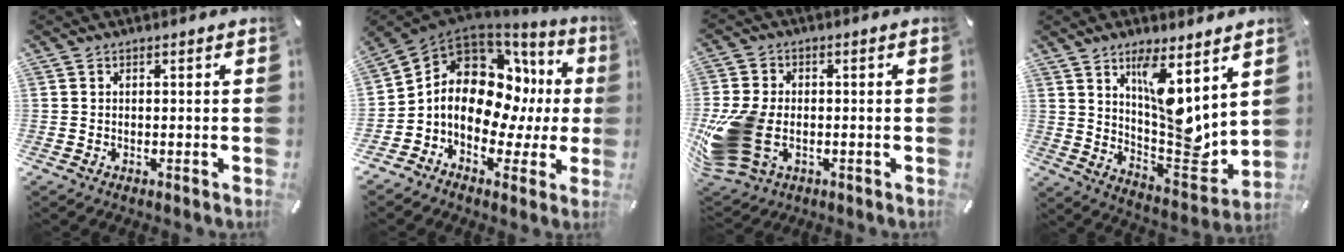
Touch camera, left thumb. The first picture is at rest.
{"total": 15.2, "force": [1.0, 11.3, 10.0], "torque": [-0.172, -0.020, 0.010]}
{"total": 15.4, "force": [-3.4, 11.2, 10.1], "torque": [-0.226, 0.013, -0.058]}
{"total": 13.0, "force": [6.0, 5.4, 10.2], "torque": [-0.149, -0.065, 0.109]}